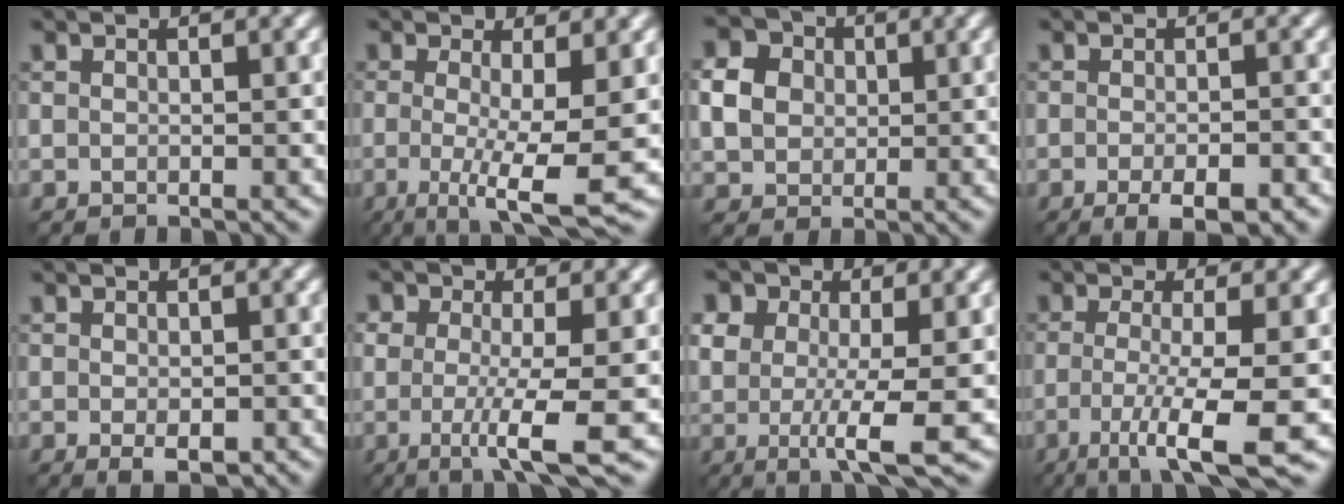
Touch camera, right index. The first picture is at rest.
{"total": 6.8, "force": [-1.3, 1.3, 6.5], "torque": [-0.102, -0.008, -0.015]}
{"total": 3.1, "force": [0.2, 2.9, 1.0], "torque": [-0.029, 0.015, 0.014]}
{"total": 3.6, "force": [-2.3, 0.6, 2.7], "torque": [-0.045, 0.001, -0.022]}
{"total": 1.3, "force": [-0.8, 0.1, 1.0], "torque": [-0.023, -0.001, 0.002]}
{"total": 4.4, "force": [-1.1, 0.9, 4.1], "torque": [-0.083, -0.009, -0.009]}
{"total": 5.0, "force": [0.0, 2.3, 4.5], "torque": [-0.096, 0.000, 0.008]}
{"total": 6.6, "force": [-2.6, 1.2, 6.0], "torque": [-0.107, -0.008, -0.043]}